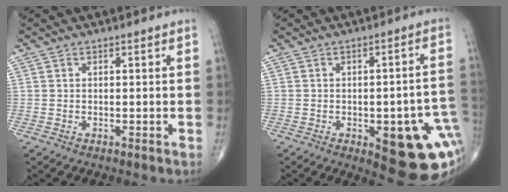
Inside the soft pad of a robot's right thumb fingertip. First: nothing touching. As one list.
[{"total": 17.5, "force": [-4.5, 6.5, 15.6], "torque": [-0.146, 0.020, -0.030]}]